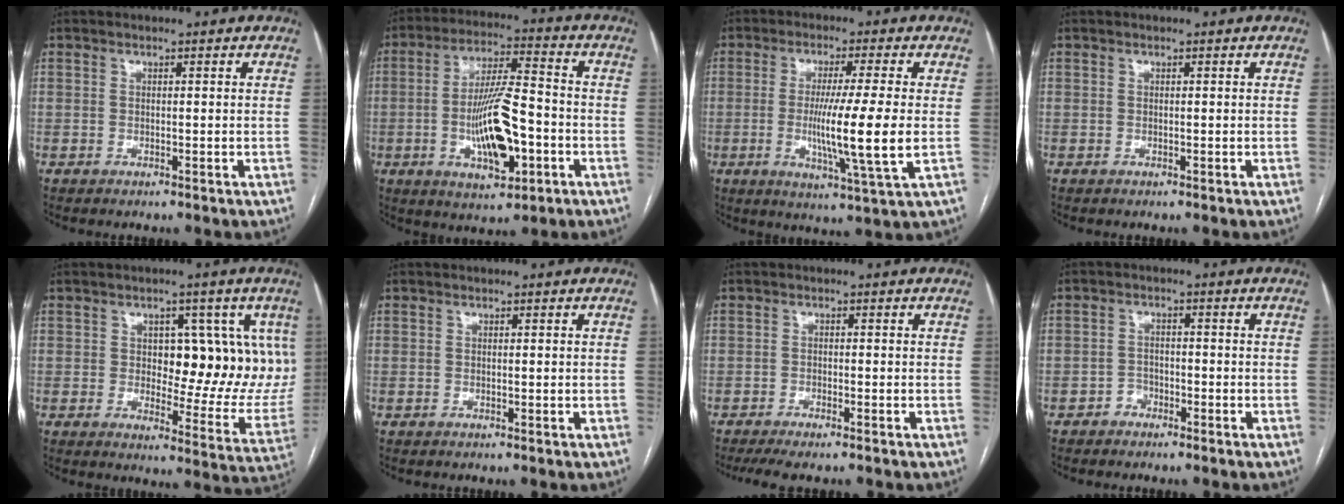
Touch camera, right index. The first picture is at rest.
{"total": 13.2, "force": [-3.3, 3.4, 12.3], "torque": [-0.229, 0.000, -0.052]}
{"total": 11.5, "force": [-1.1, -1.1, 11.4], "torque": [-0.206, -0.031, -0.023]}
{"total": 0.0}
{"total": 13.3, "force": [2.9, 6.6, 11.2], "torque": [-0.129, 0.006, 0.046]}
{"total": 0.0}
{"total": 4.9, "force": [-4.1, 0.8, 2.7], "torque": [-0.038, -0.009, -0.064]}
{"total": 1.9, "force": [-1.5, 1.3, 0.2], "torque": [-0.002, 0.007, -0.029]}